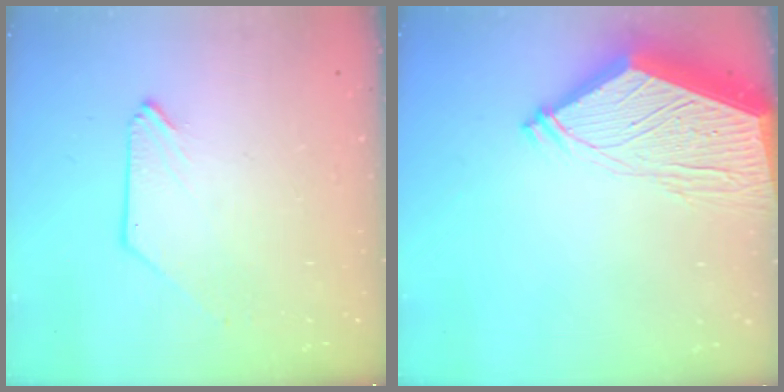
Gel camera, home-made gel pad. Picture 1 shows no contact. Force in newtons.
{"total": 13.7, "press": 13.6, "slide": 1.7}